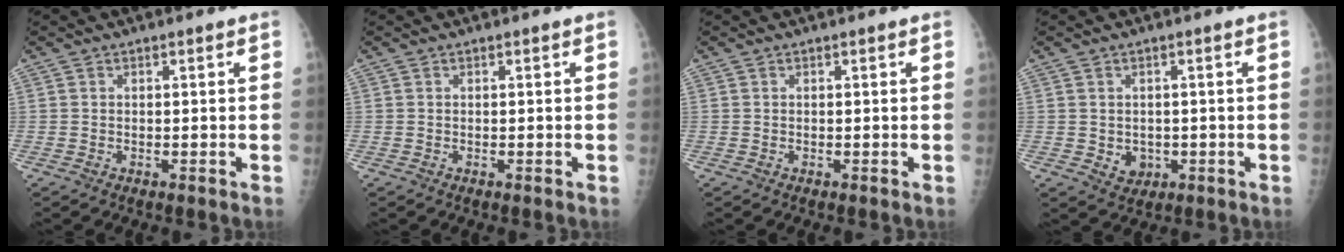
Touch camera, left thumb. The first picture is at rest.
{"total": 0.0}
{"total": 0.0}
{"total": 3.3, "force": [-0.5, 2.8, 1.6], "torque": [-0.009, 0.000, 0.004]}